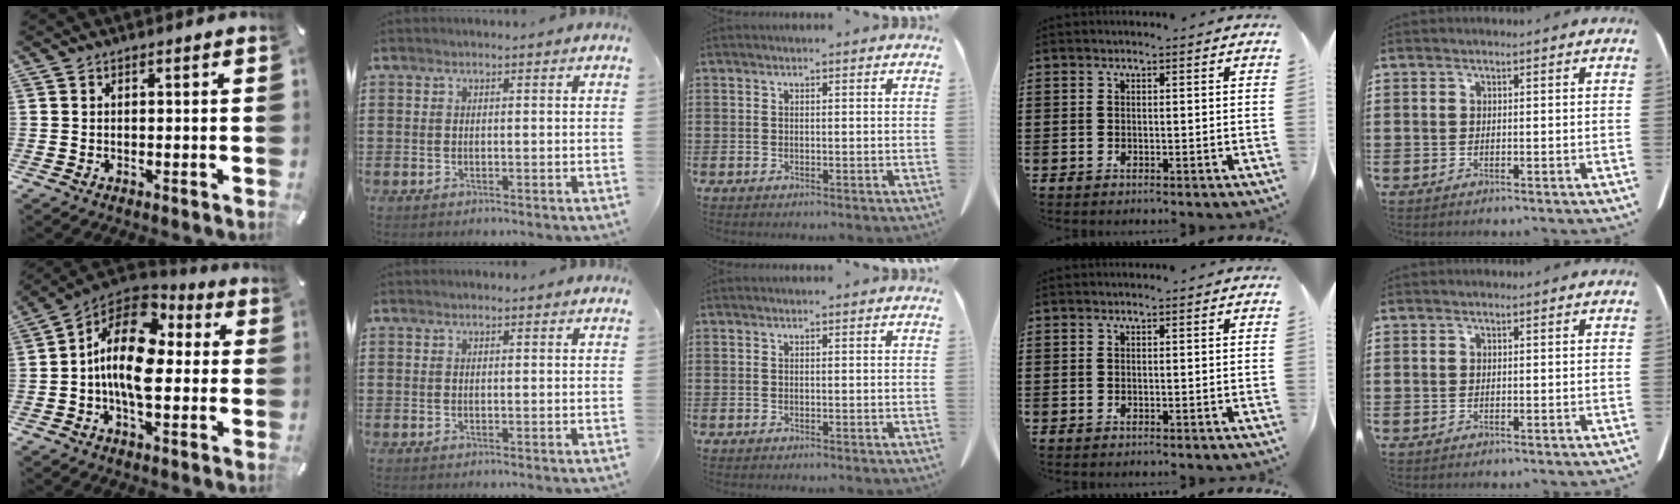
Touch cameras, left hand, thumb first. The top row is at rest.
{"thumb": {"total": 16.2, "force": [0.5, 9.7, 12.9], "torque": [-0.252, -0.003, 0.004]}, "index": {"total": 0.6, "force": [0.5, 0.1, 0.3], "torque": [-0.006, 0.002, 0.009]}}